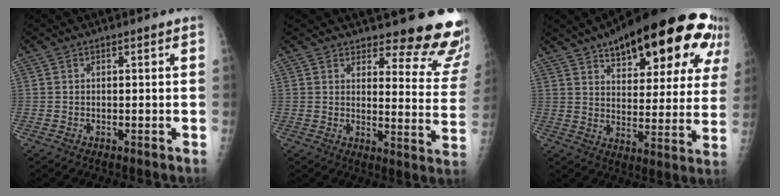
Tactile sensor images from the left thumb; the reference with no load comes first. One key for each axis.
{"total": 16.4, "fx": 14.4, "fy": 4.4, "fz": 6.6, "tx": -0.031, "ty": -0.128, "tz": 0.154}
{"total": 27.1, "fx": 15.9, "fy": 10.5, "fz": 19.3, "tx": -0.240, "ty": -0.026, "tz": 0.218}